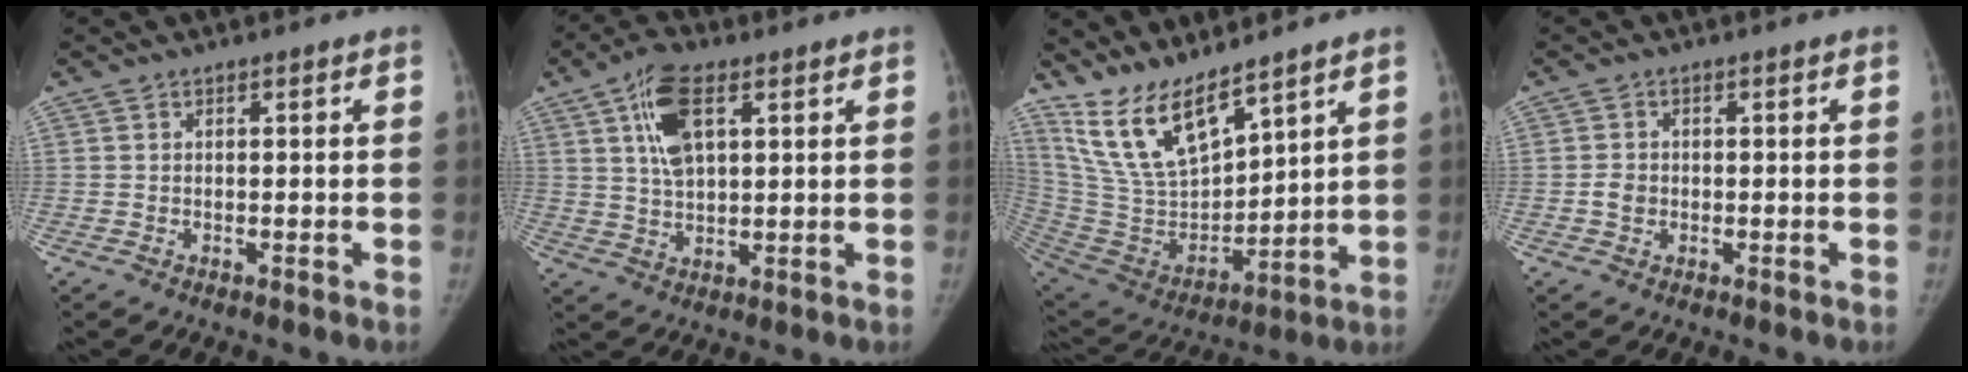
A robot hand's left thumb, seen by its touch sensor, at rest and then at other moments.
{"total": 9.9, "force": [3.9, 4.9, 7.6], "torque": [-0.134, -0.004, 0.073]}
{"total": 15.4, "force": [12.0, 4.7, 8.4], "torque": [-0.136, -0.072, 0.252]}
{"total": 2.3, "force": [-0.4, 2.1, 1.0], "torque": [-0.009, 0.005, -0.006]}